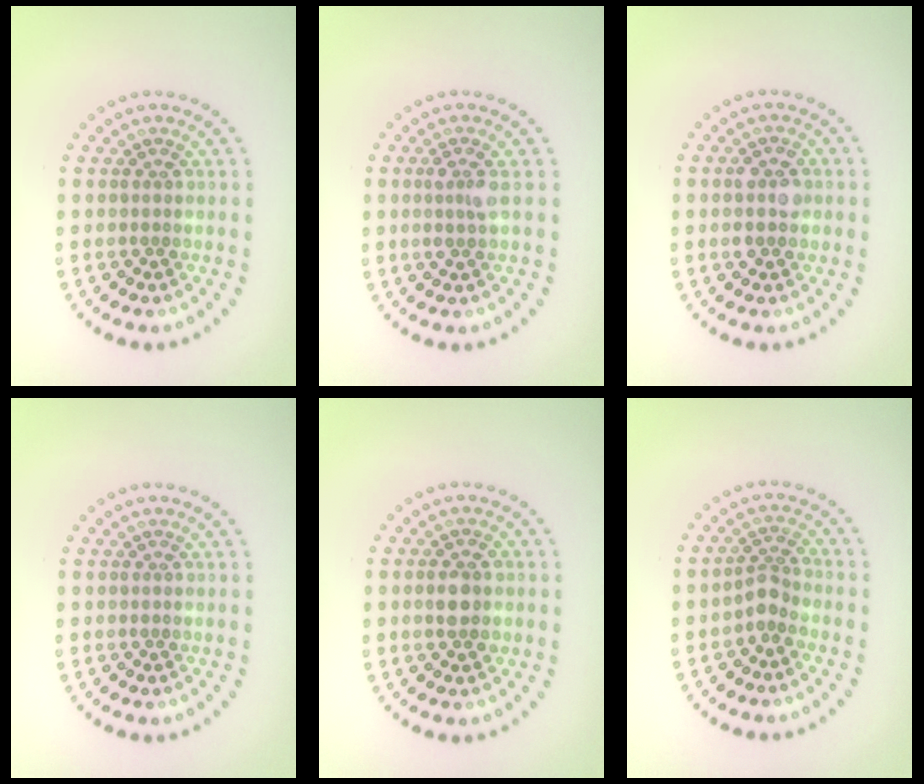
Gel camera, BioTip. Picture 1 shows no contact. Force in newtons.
{"total": 1.6, "press": 1.4, "slide": 0.9}
{"total": 2.6, "press": 2.6, "slide": 0.2}
{"total": 0.0}
{"total": 2.6, "press": 2.5, "slide": 0.3}
{"total": 2.0, "press": 1.5, "slide": 1.4}